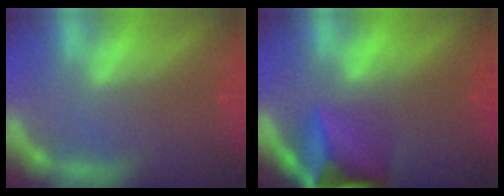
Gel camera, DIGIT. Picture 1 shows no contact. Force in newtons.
{"total": 9.5}